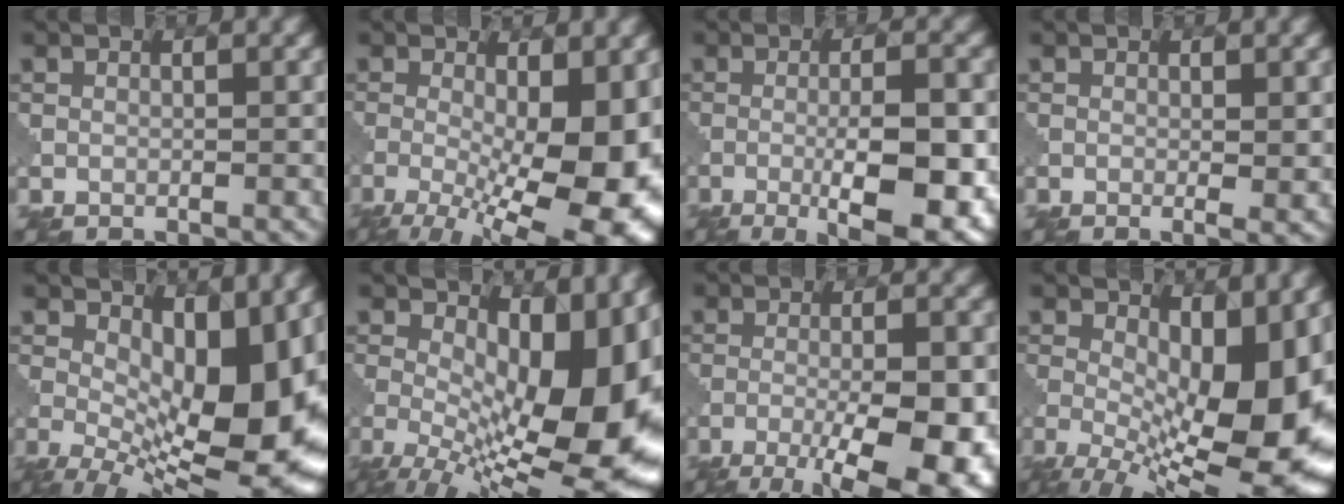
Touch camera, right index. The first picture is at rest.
{"total": 14.9, "force": [-3.2, 6.1, 13.2], "torque": [-0.200, -0.023, -0.034]}
{"total": 9.7, "force": [-2.8, 2.5, 8.9], "torque": [-0.132, -0.005, -0.039]}
{"total": 1.5, "force": [0.0, 0.3, 1.5], "torque": [-0.021, -0.006, -0.003]}
{"total": 13.7, "force": [0.4, 6.0, 12.4], "torque": [-0.169, -0.008, 0.010]}
{"total": 15.8, "force": [-0.1, 7.6, 13.9], "torque": [-0.182, -0.018, 0.015]}
{"total": 12.0, "force": [-5.3, 3.8, 10.1], "torque": [-0.154, -0.011, -0.073]}
{"total": 14.5, "force": [-1.1, 6.3, 13.0], "torque": [-0.190, -0.006, -0.013]}